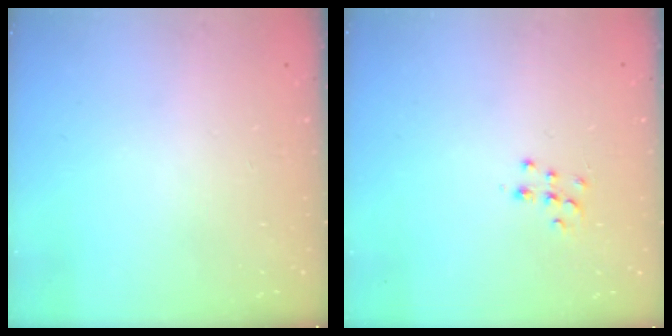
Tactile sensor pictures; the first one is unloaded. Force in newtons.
{"total": 7.2, "press": 7.2, "slide": 0.5}